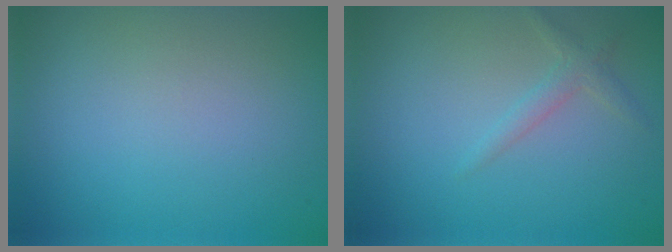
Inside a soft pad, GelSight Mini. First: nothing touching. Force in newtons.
{"total": 1.4, "press": 1.4, "slide": 0.1}